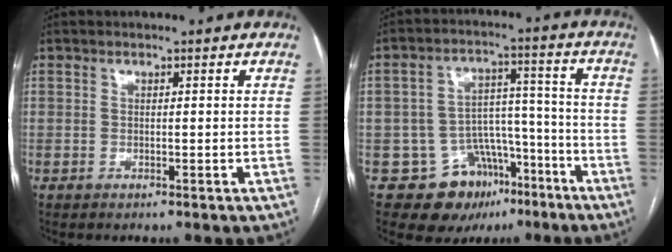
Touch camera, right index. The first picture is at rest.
{"total": 11.1, "force": [-6.6, 8.2, 3.3], "torque": [-0.032, 0.057, -0.090]}